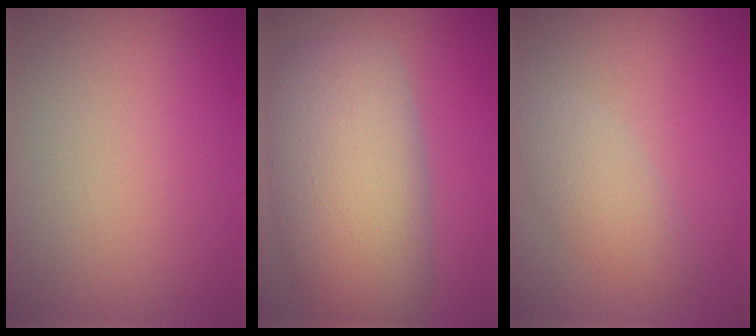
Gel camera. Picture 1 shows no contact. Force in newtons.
{"total": 10.1, "press": 10.1, "slide": 0.9}
{"total": 2.6, "press": 2.6, "slide": 0.2}